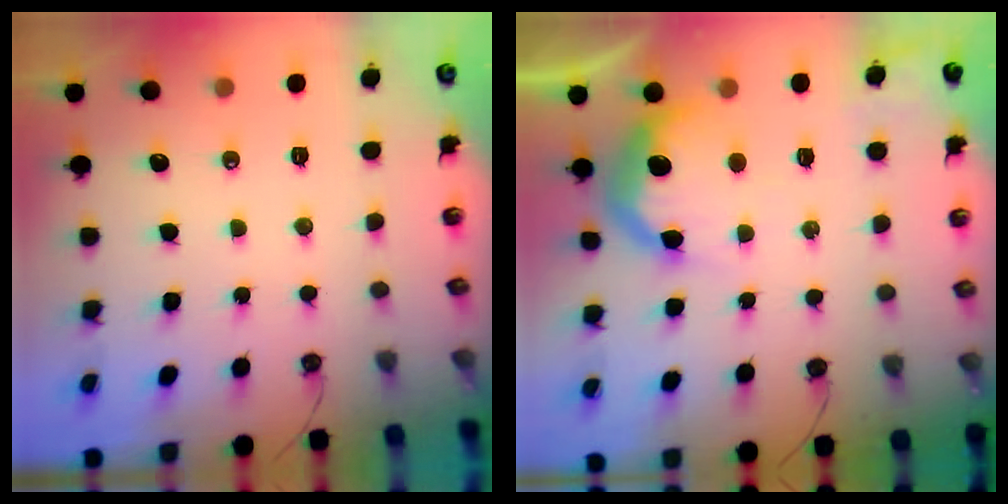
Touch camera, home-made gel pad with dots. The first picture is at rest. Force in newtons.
{"total": 15.7, "press": 15.6, "slide": 1.3}